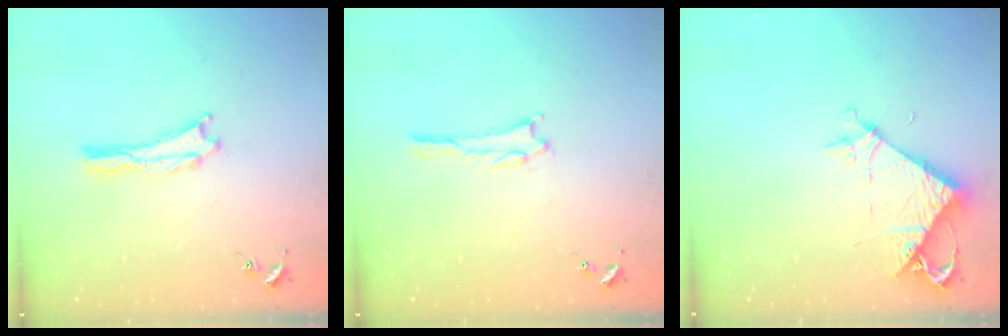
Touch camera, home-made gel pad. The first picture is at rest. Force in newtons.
{"total": 0.5, "press": 0.5, "slide": 0.1}
{"total": 6.0, "press": 6.0, "slide": 0.4}